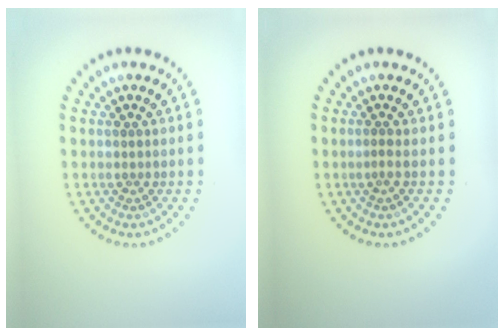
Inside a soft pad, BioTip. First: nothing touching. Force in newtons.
{"total": 0.6, "press": 0.3, "slide": 0.5}